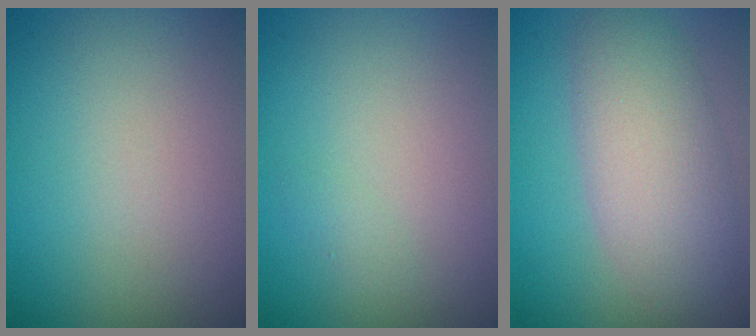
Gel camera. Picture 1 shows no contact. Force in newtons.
{"total": 0.5, "press": 0.5, "slide": 0.0}
{"total": 5.2, "press": 5.2, "slide": 0.1}